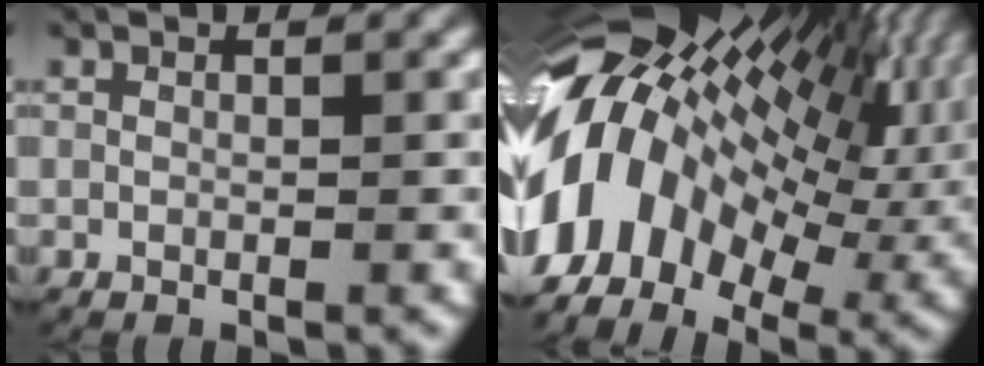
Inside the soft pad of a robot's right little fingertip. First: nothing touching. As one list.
[{"total": 26.5, "force": [1.9, 19.4, 18.0], "torque": [-0.301, 0.016, 0.003]}]